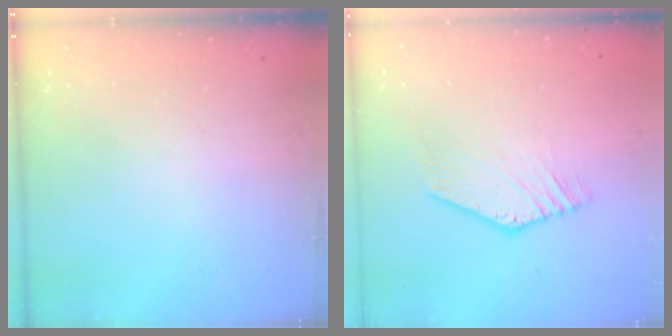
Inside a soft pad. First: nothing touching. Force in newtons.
{"total": 2.2, "press": 2.2, "slide": 0.4}